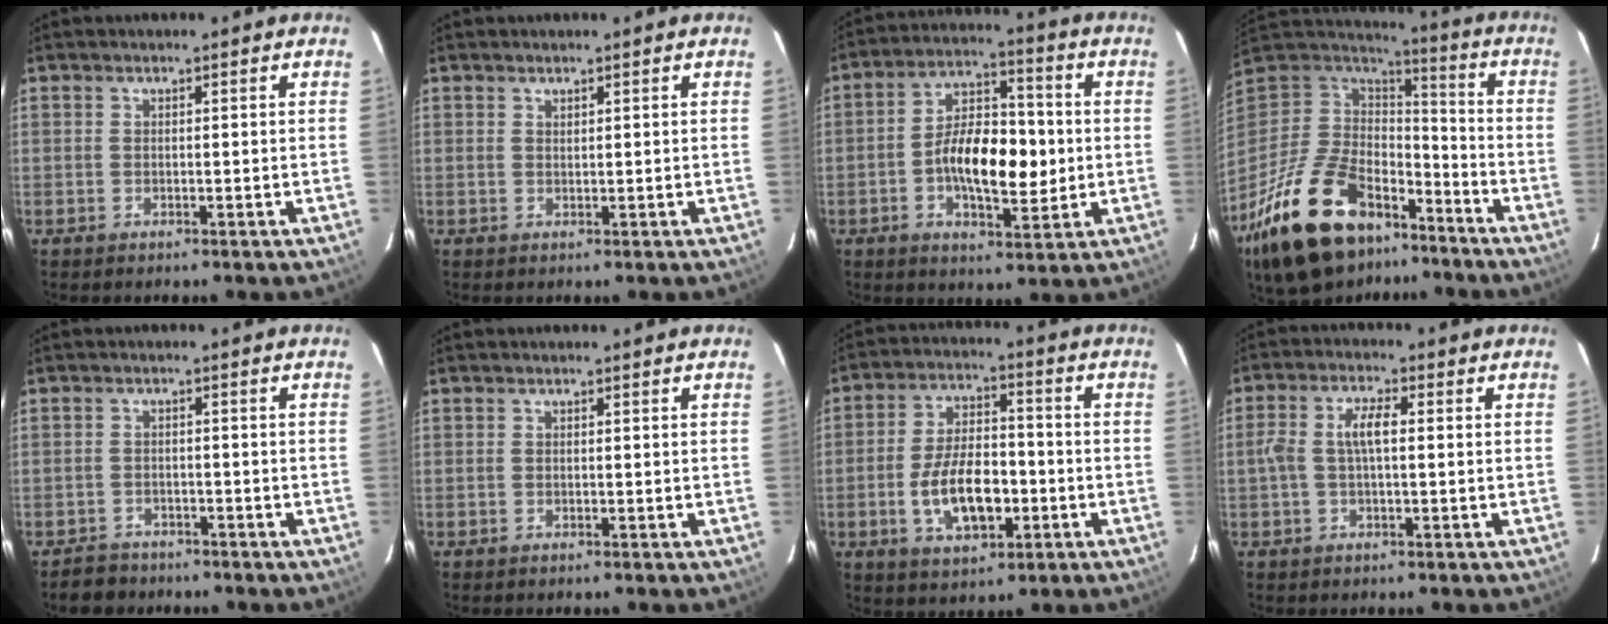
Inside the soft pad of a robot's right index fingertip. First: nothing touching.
{"total": 0.6, "force": [0.6, 0.1, 0.1], "torque": [-0.001, 0.001, 0.012]}
{"total": 13.3, "force": [-1.6, 5.9, 11.8], "torque": [-0.212, 0.015, -0.027]}
{"total": 28.6, "force": [-18.0, 15.1, 16.3], "torque": [-0.340, -0.006, -0.283]}
{"total": 4.3, "force": [-3.6, 2.3, 0.1], "torque": [-0.016, 0.011, -0.057]}
{"total": 0.0}
{"total": 12.0, "force": [-3.4, 6.0, 9.9], "torque": [-0.194, 0.009, -0.047]}
{"total": 5.1, "force": [0.1, 1.7, 4.8], "torque": [-0.095, 0.014, 0.003]}